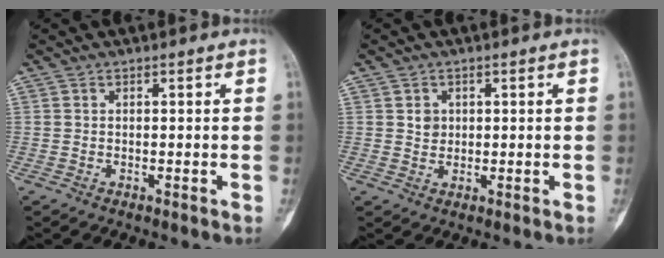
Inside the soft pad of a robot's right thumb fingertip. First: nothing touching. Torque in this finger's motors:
{"motor_torque": [0.14, -0.09, 0.24, 0.00, 0.04]}